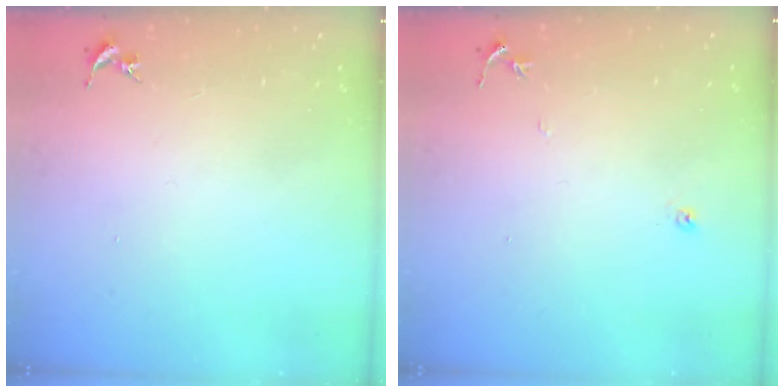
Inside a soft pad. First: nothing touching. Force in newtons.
{"total": 4.6, "press": 4.6, "slide": 0.5}